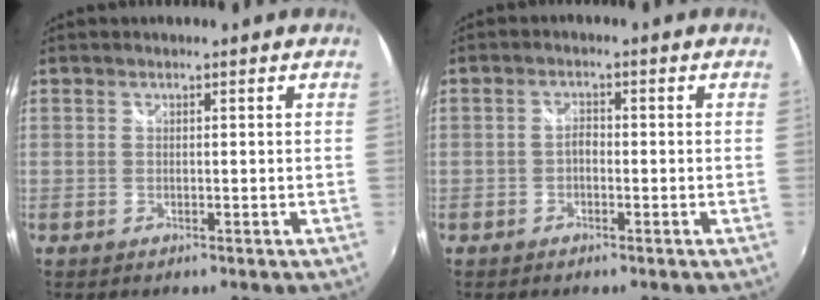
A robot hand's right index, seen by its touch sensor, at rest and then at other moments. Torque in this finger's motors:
{"motor_torque": [0.05, 0.05, 0.14, 0.04]}